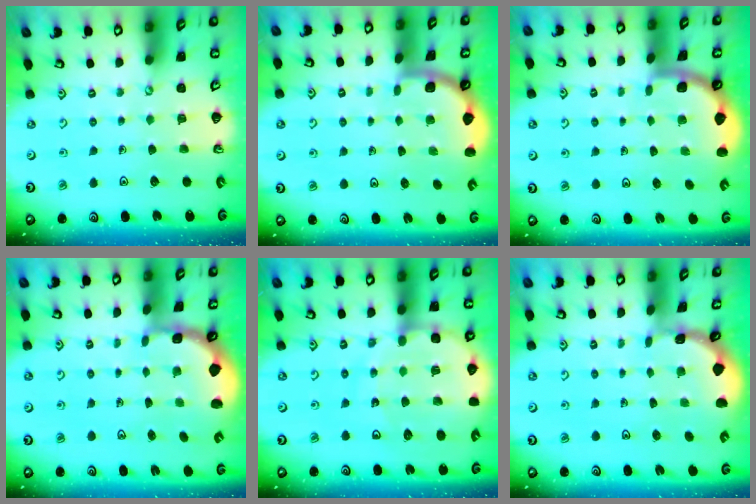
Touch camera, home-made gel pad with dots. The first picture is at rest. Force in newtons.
{"total": 1.7, "press": 1.7, "slide": 0.0}
{"total": 1.8, "press": 1.7, "slide": 0.0}
{"total": 1.2, "press": 1.1, "slide": 0.4}
{"total": 13.3, "press": 12.8, "slide": 3.5}
{"total": 0.5, "press": 0.5, "slide": 0.2}